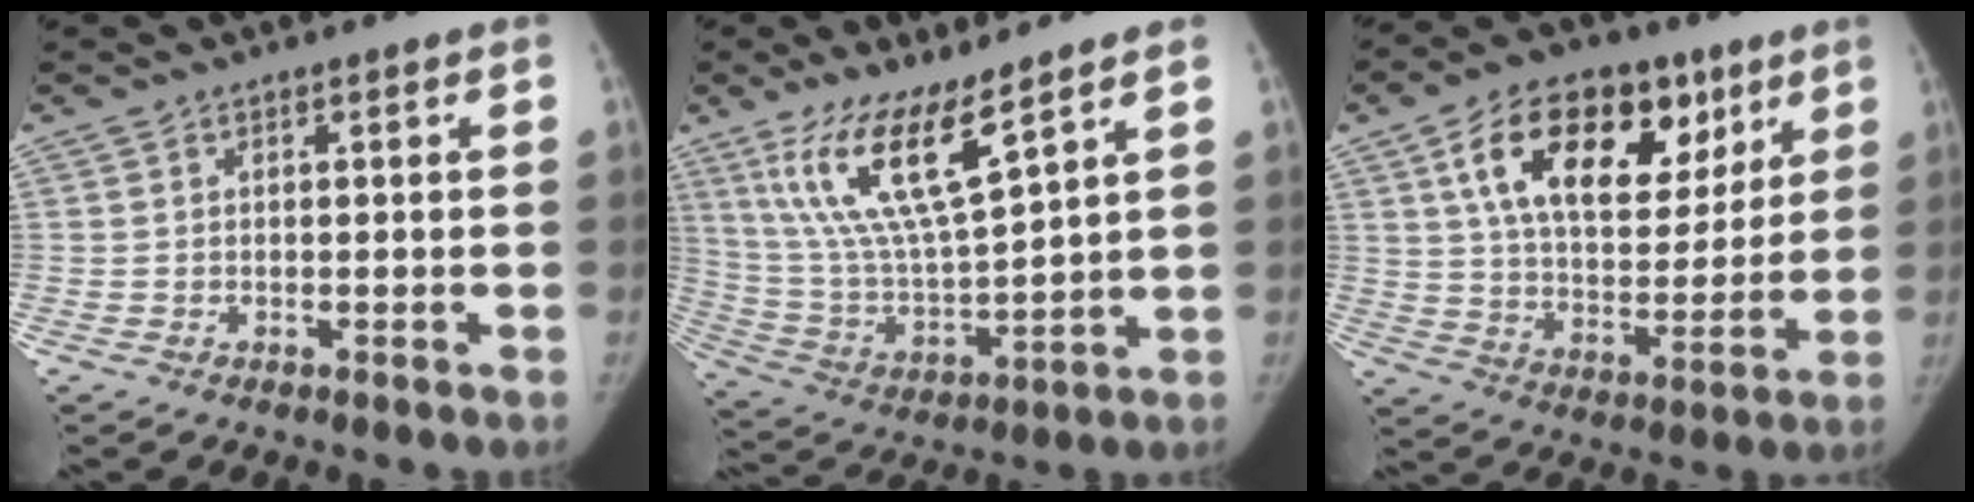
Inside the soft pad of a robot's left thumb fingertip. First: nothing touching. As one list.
[{"total": 15.1, "force": [9.3, 3.0, 11.5], "torque": [-0.221, -0.055, 0.197]}, {"total": 22.1, "force": [10.2, 12.7, 15.0], "torque": [-0.200, -0.019, 0.171]}]